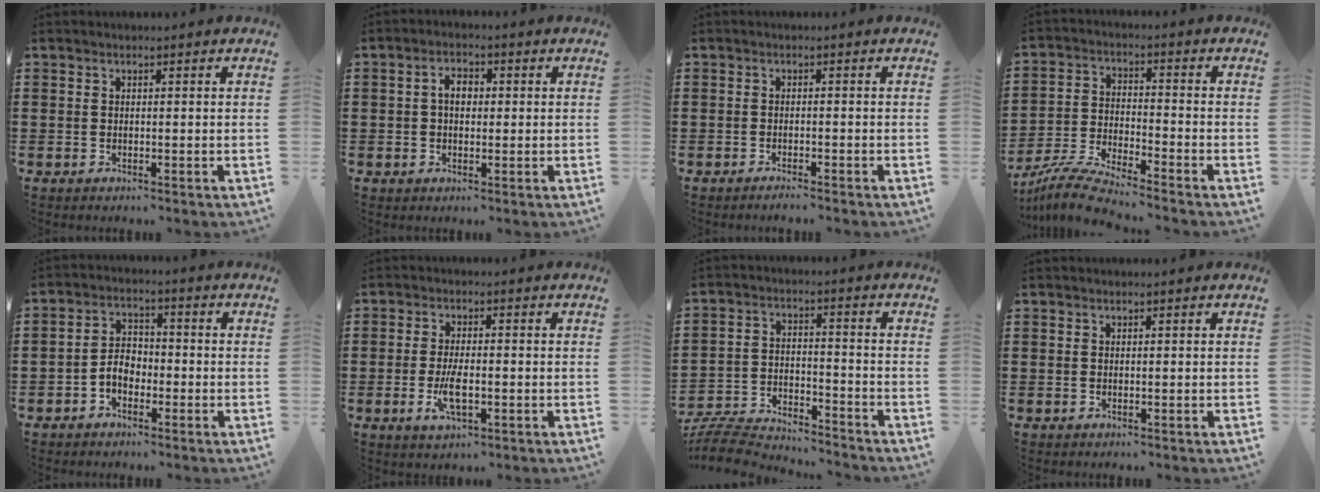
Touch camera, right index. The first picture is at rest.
{"total": 2.9, "force": [0.1, 1.7, 2.4], "torque": [-0.046, 0.007, 0.000]}
{"total": 1.2, "force": [-1.1, -0.2, 0.2], "torque": [-0.004, 0.000, -0.022]}
{"total": 7.0, "force": [-6.6, -0.2, 2.1], "torque": [-0.061, -0.009, -0.133]}
{"total": 3.6, "force": [-1.8, 2.4, 1.9], "torque": [-0.047, 0.007, -0.038]}
{"total": 5.0, "force": [-1.3, 1.8, 4.5], "torque": [-0.097, -0.003, -0.027]}
{"total": 7.0, "force": [-6.9, 0.7, 1.1], "torque": [-0.037, 0.007, -0.140]}
{"total": 0.0}